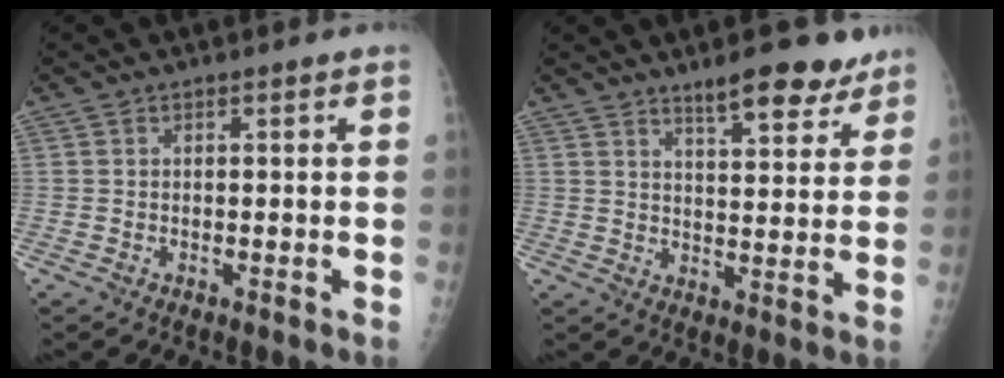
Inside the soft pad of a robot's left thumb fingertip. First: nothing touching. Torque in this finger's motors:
{"motor_torque": [0.05, 0.17, 0.16, -0.01, 0.02]}